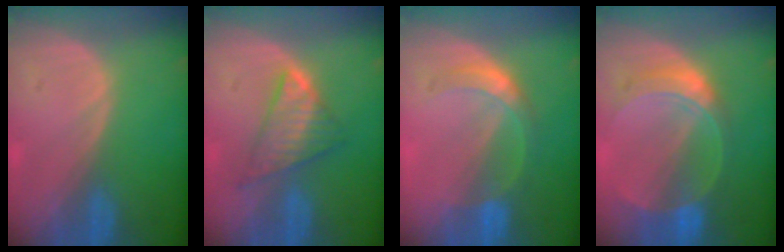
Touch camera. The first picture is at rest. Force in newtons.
{"total": 5.9, "press": 5.9, "slide": 0.1}
{"total": 5.6, "press": 5.0, "slide": 2.5}
{"total": 7.6, "press": 6.8, "slide": 3.4}